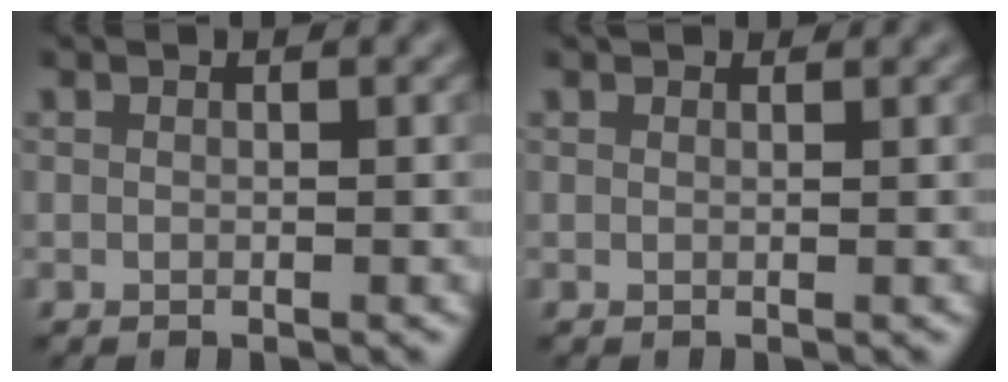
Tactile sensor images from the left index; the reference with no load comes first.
{"total": 1.2, "force": [1.1, 0.3, 0.3], "torque": [-0.013, -0.005, 0.009]}